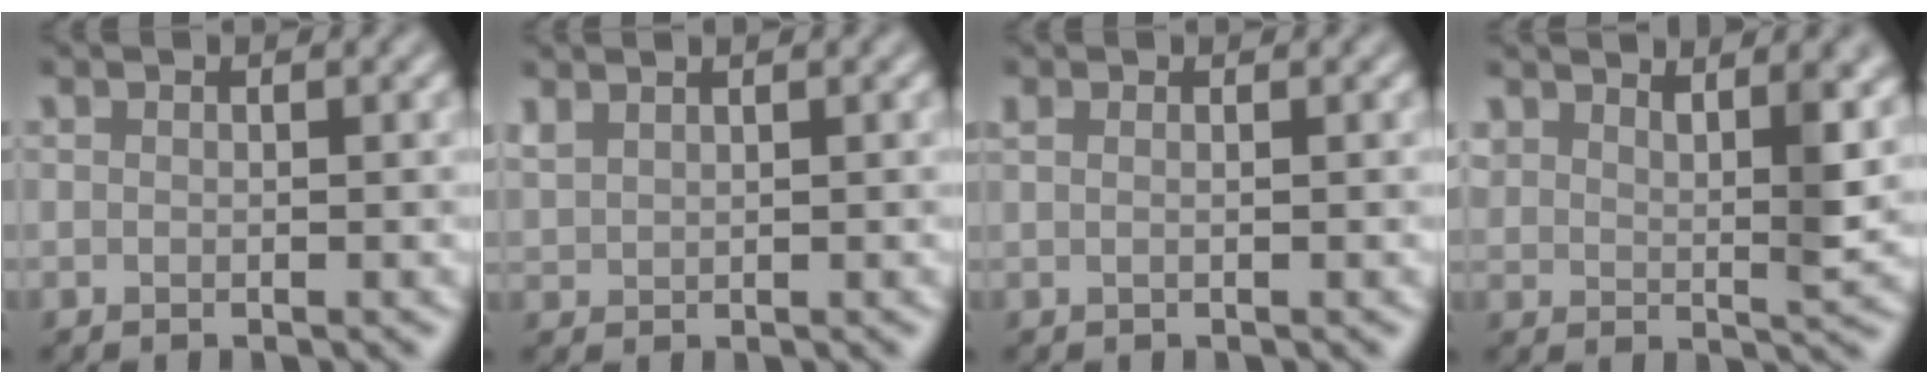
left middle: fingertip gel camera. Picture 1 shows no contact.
{"total": 1.2, "force": [1.1, 0.3, 0.3], "torque": [-0.014, 0.004, 0.029]}
{"total": 1.2, "force": [0.5, 0.5, 1.0], "torque": [-0.012, -0.004, -0.003]}
{"total": 4.8, "force": [3.3, 1.5, 3.2], "torque": [-0.047, -0.001, 0.058]}